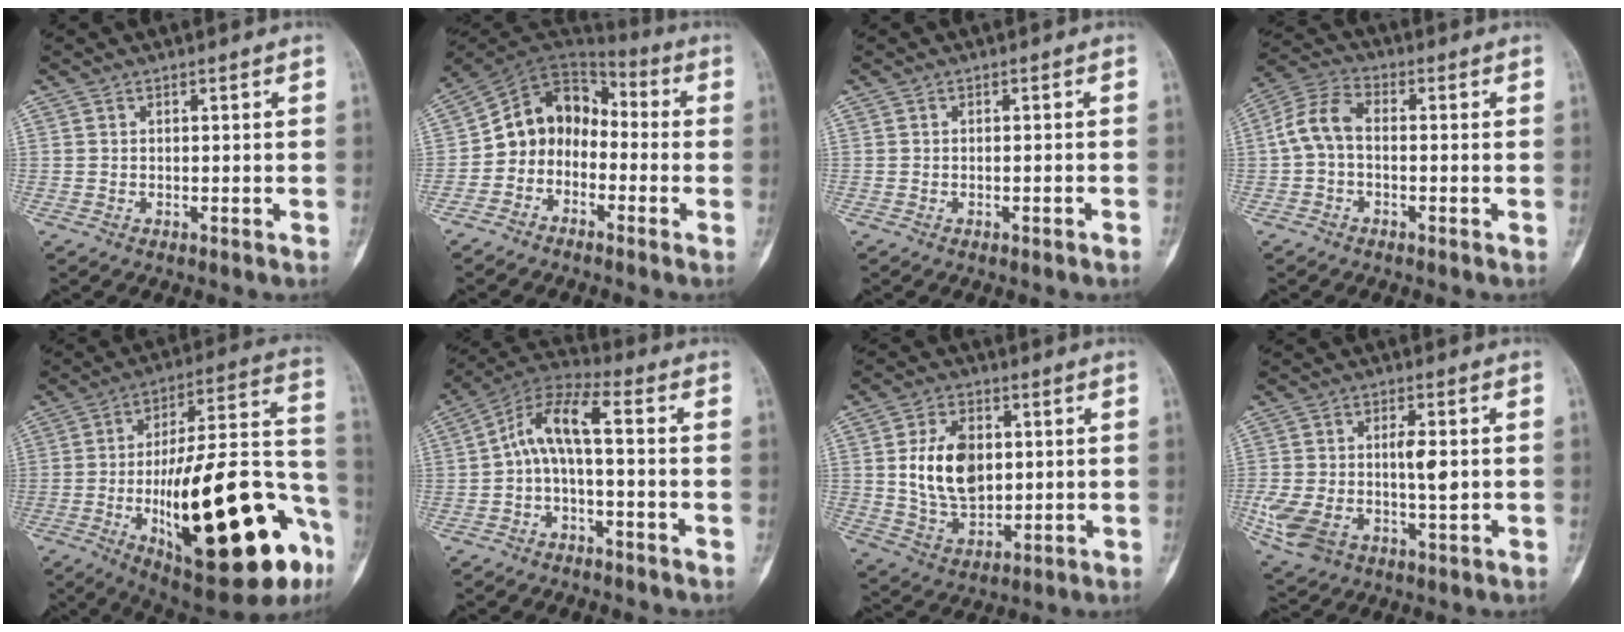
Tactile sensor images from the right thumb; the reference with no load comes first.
{"total": 10.8, "force": [-2.6, 8.6, 6.0], "torque": [-0.074, 0.068, -0.064]}
{"total": 1.1, "force": [-0.7, 0.0, 0.9], "torque": [-0.020, 0.007, -0.005]}
{"total": 7.0, "force": [-0.5, 4.3, 5.5], "torque": [-0.112, 0.023, -0.022]}
{"total": 33.9, "force": [-11.5, 10.9, 30.0], "torque": [-0.403, 0.038, -0.159]}
{"total": 8.8, "force": [-1.0, 3.0, 8.2], "torque": [-0.160, 0.053, -0.027]}
{"total": 12.6, "force": [2.0, 8.2, 9.3], "torque": [-0.142, -0.012, 0.045]}
{"total": 12.7, "force": [-0.8, 6.9, 10.6], "torque": [-0.208, 0.013, -0.002]}